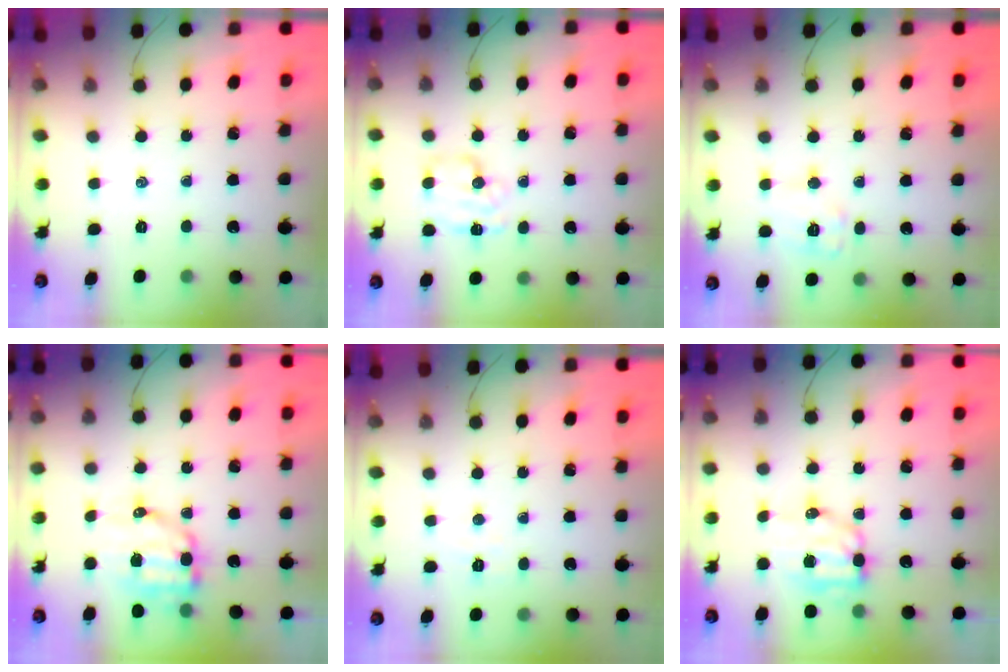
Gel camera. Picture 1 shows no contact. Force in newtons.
{"total": 7.5, "press": 7.4, "slide": 0.8}
{"total": 8.6, "press": 8.6, "slide": 0.4}
{"total": 9.1, "press": 8.9, "slide": 1.9}
{"total": 3.8, "press": 3.7, "slide": 0.9}
{"total": 8.5, "press": 8.3, "slide": 1.7}